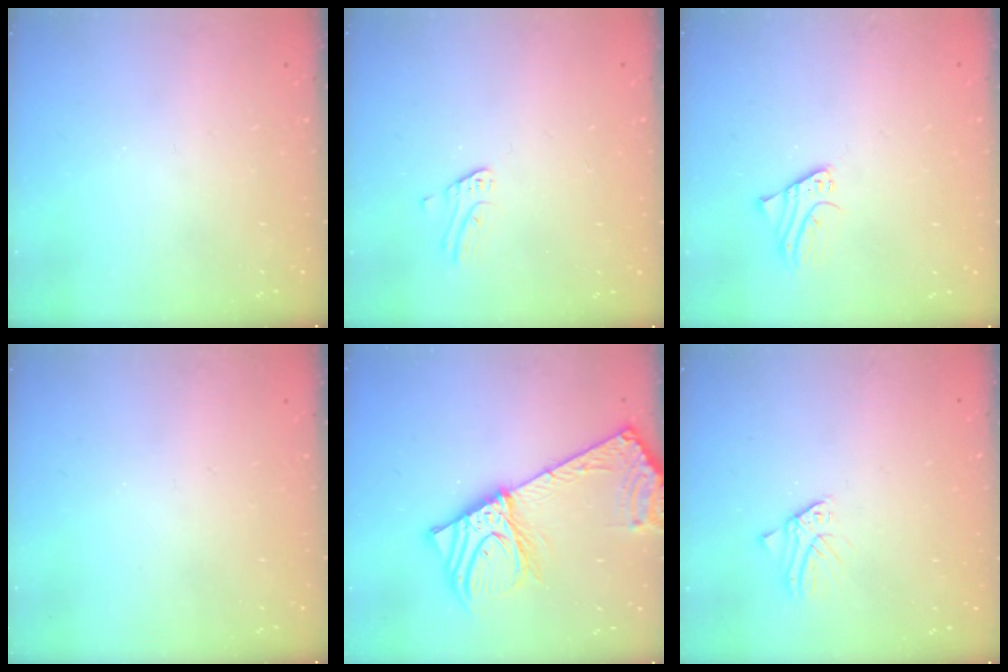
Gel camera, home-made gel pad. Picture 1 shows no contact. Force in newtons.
{"total": 2.6, "press": 2.6, "slide": 0.3}
{"total": 1.9, "press": 1.9, "slide": 0.1}
{"total": 0.0}
{"total": 18.5, "press": 18.2, "slide": 3.7}
{"total": 0.0}